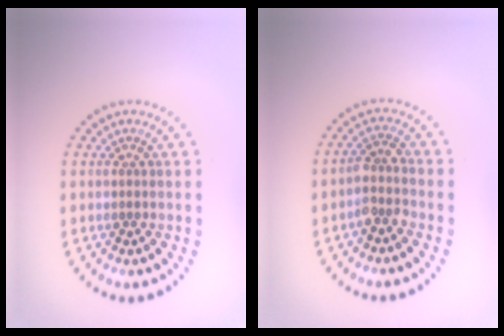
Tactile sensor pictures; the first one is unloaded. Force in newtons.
{"total": 2.1, "press": 1.6, "slide": 1.3}